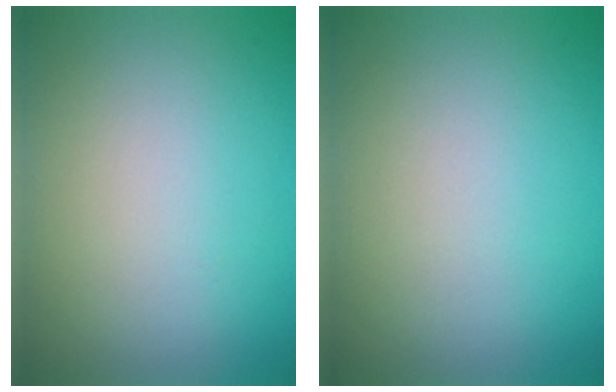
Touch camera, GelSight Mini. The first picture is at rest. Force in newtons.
{"total": 0.0}